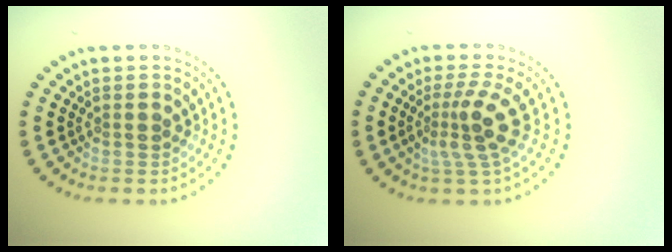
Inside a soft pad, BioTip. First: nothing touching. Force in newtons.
{"total": 3.2, "press": 2.2, "slide": 2.3}